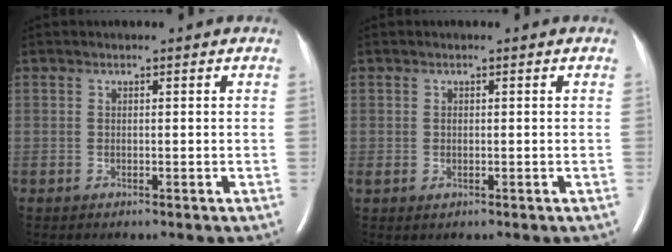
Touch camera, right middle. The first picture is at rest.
{"total": 0.0}